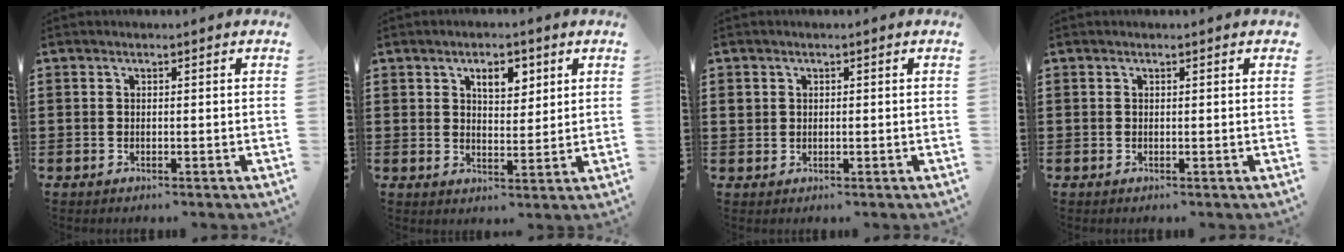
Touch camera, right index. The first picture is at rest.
{"total": 4.5, "force": [2.4, 2.4, 3.1], "torque": [-0.045, 0.001, 0.035]}
{"total": 1.0, "force": [0.4, 0.9, 0.2], "torque": [-0.006, 0.006, 0.006]}
{"total": 0.0}